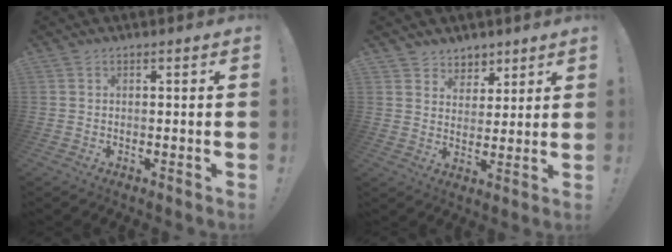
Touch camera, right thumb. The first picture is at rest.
{"total": 6.3, "force": [4.4, 4.5, -0.1], "torque": [0.007, -0.041, 0.087]}